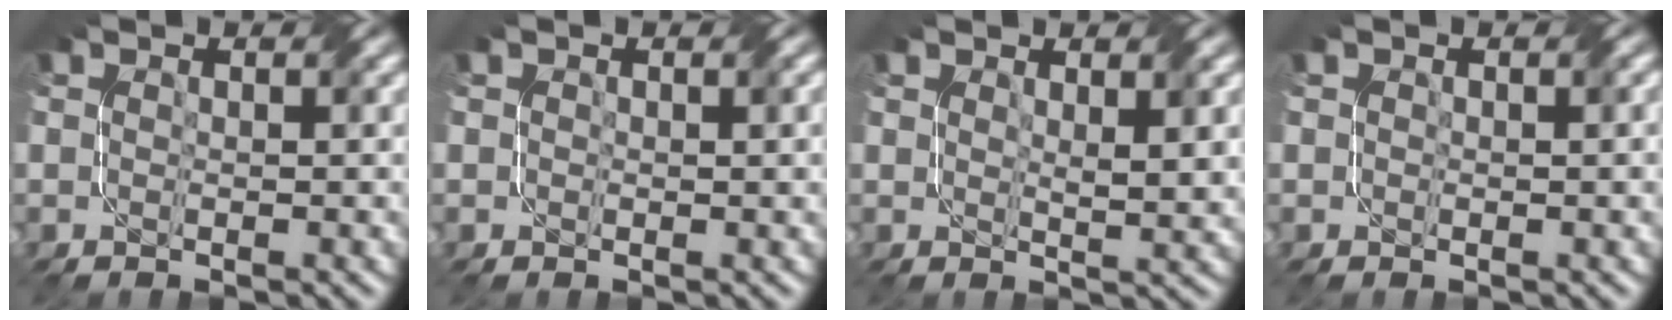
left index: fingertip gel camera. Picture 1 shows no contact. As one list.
[{"total": 1.0, "force": [0.4, 0.7, 0.6], "torque": [-0.008, 0.000, 0.008]}, {"total": 2.2, "force": [1.1, 0.5, 1.9], "torque": [-0.027, -0.003, 0.025]}, {"total": 1.0, "force": [0.3, 0.6, 0.7], "torque": [-0.008, -0.001, 0.006]}]